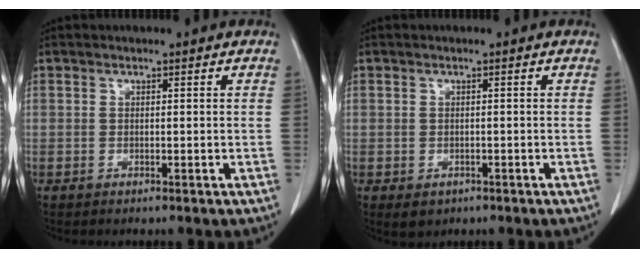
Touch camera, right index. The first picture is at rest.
{"total": 2.0, "force": [-0.8, 1.7, 0.7], "torque": [-0.008, 0.000, -0.001]}